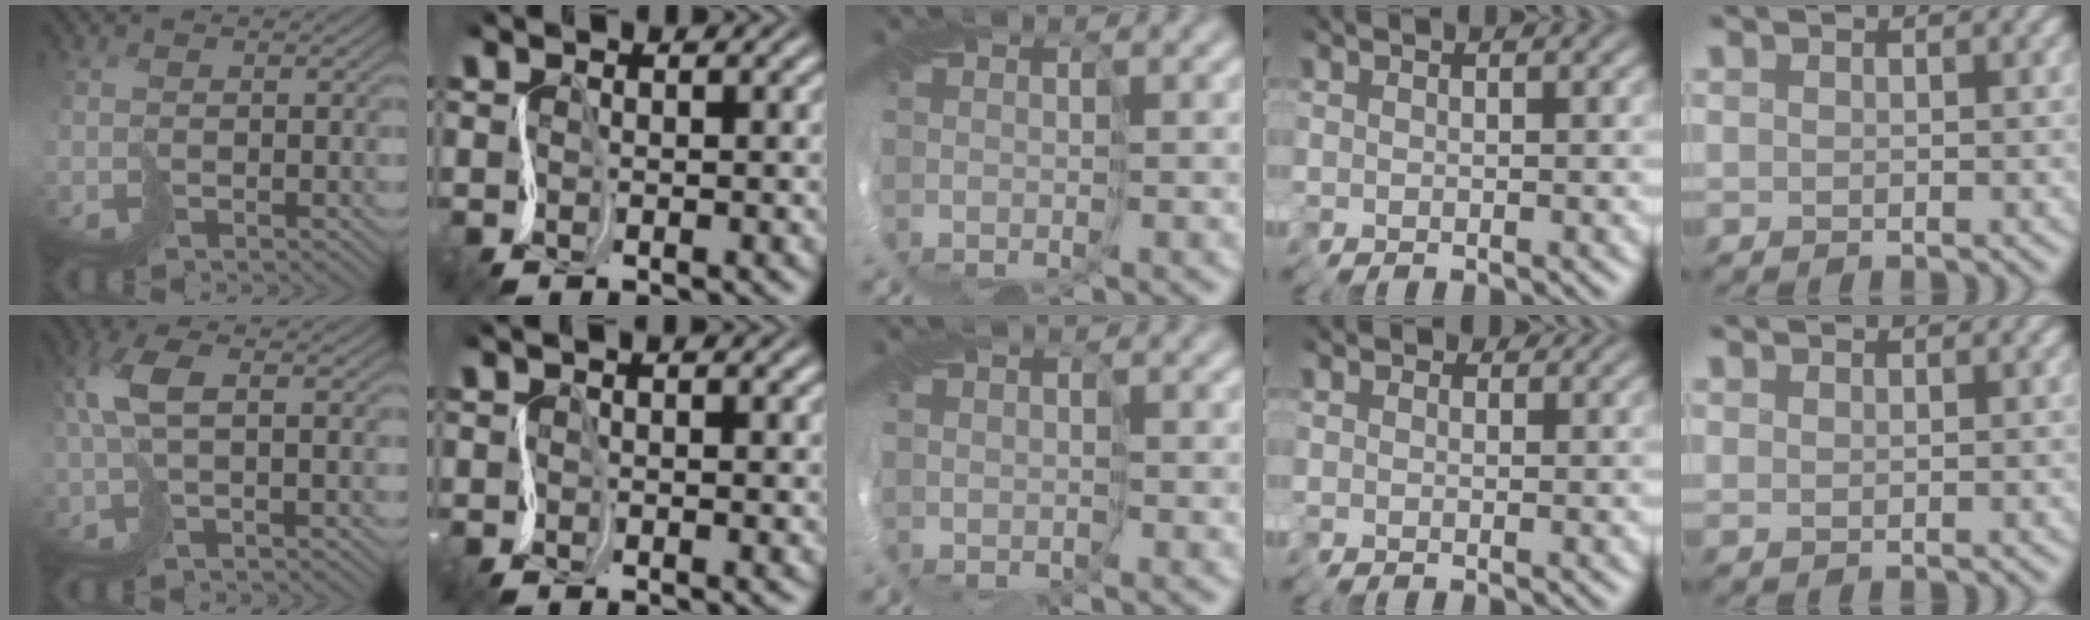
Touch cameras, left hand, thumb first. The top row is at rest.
{"thumb": {"total": 6.4, "force": [1.1, 2.4, 5.9], "torque": [-0.128, 0.013, 0.019]}, "index": {"total": 0.7, "force": [0.6, -0.4, 0.2], "torque": [-0.012, -0.006, 0.015]}, "middle": {"total": 1.3, "force": [0.1, 0.9, 0.9], "torque": [-0.019, -0.002, 0.004]}, "ring": {"total": 0.8, "force": [0.2, 0.8, 0.1], "torque": [0.001, 0.002, 0.002]}, "little": {"total": 0.8, "force": [0.5, 0.3, 0.5], "torque": [0.003, -0.001, 0.002]}}